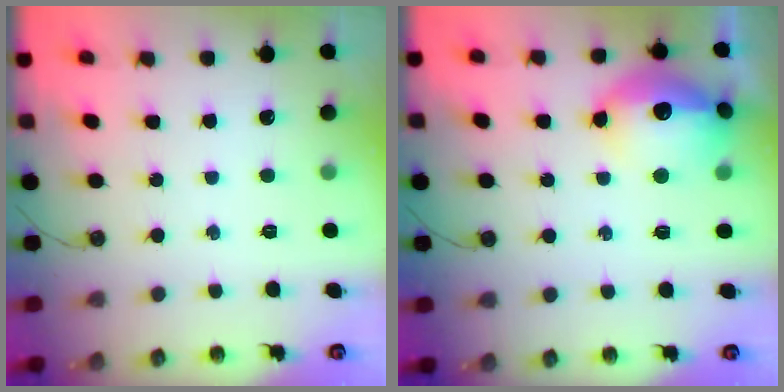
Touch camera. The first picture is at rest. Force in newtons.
{"total": 16.6, "press": 16.5, "slide": 1.4}